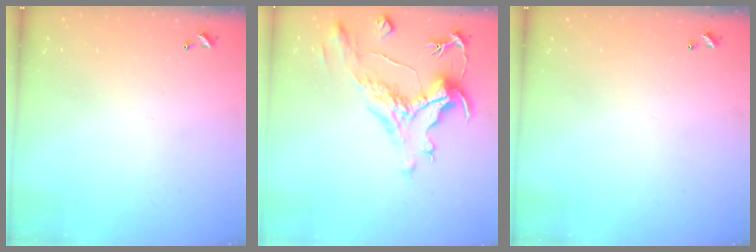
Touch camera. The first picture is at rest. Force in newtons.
{"total": 2.0, "press": 1.0, "slide": 1.7}
{"total": 0.0}